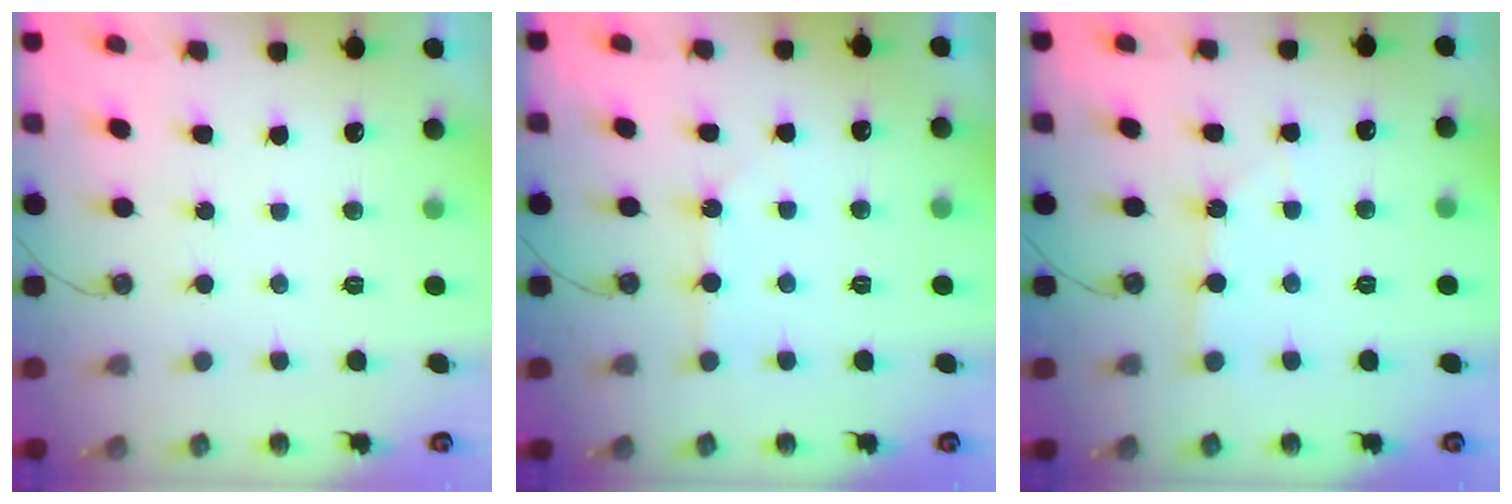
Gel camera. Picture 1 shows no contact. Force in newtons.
{"total": 2.1, "press": 2.1, "slide": 0.4}
{"total": 2.0, "press": 2.0, "slide": 0.3}